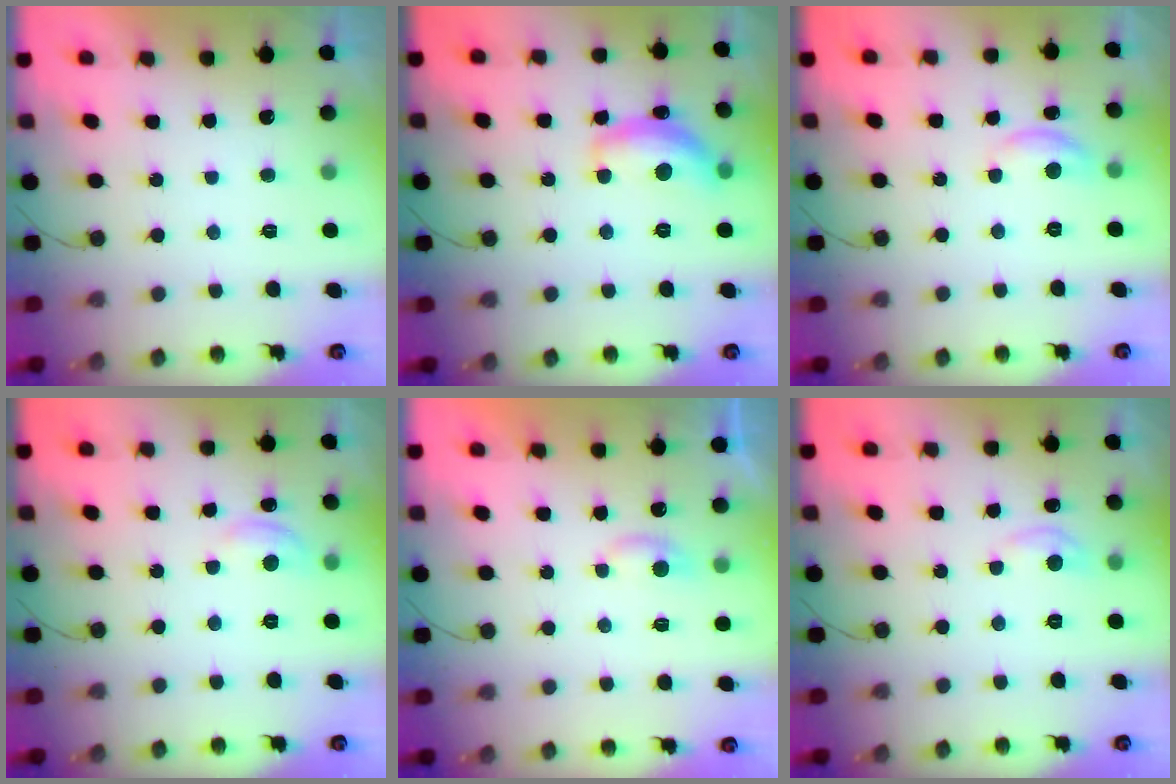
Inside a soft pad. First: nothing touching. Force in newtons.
{"total": 13.4, "press": 13.3, "slide": 0.5}
{"total": 6.2, "press": 6.2, "slide": 0.4}
{"total": 5.4, "press": 5.4, "slide": 0.5}
{"total": 3.6, "press": 3.6, "slide": 0.5}
{"total": 5.4, "press": 5.3, "slide": 0.8}